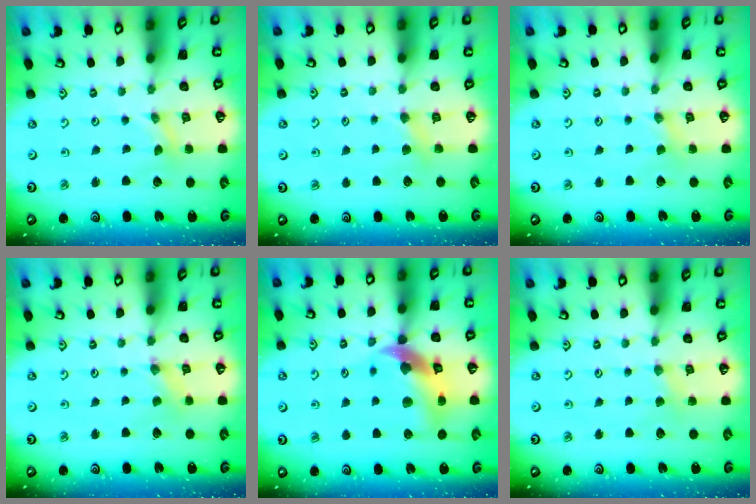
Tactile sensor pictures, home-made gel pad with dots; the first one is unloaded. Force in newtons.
{"total": 4.5, "press": 4.5, "slide": 0.7}
{"total": 1.0, "press": 1.0, "slide": 0.1}
{"total": 0.0}
{"total": 13.1, "press": 13.0, "slide": 1.9}
{"total": 2.2, "press": 2.1, "slide": 0.4}